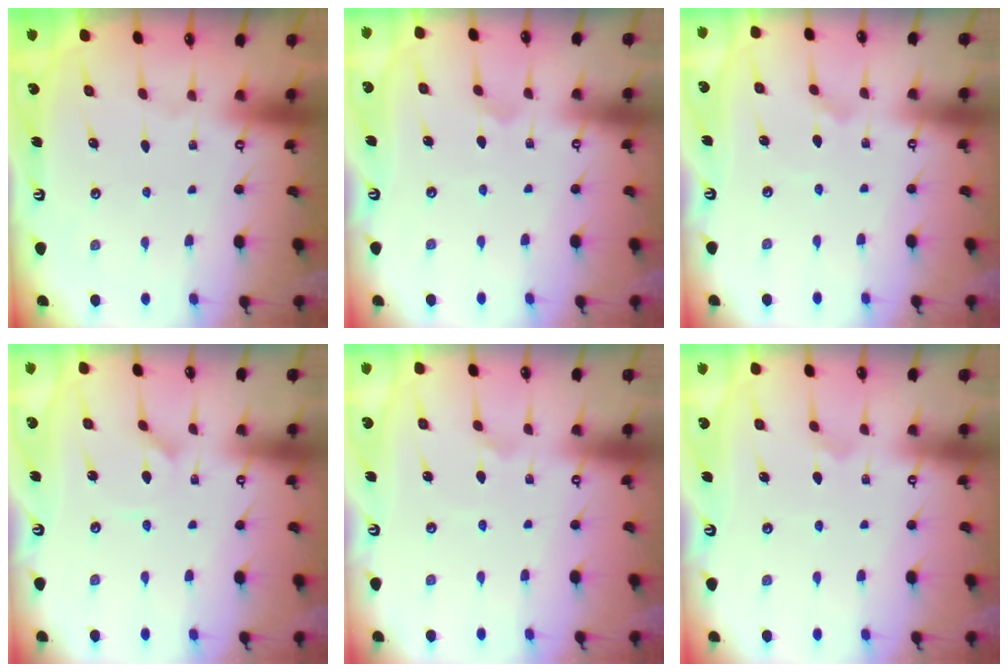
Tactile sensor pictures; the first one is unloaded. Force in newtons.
{"total": 2.9, "press": 2.9, "slide": 0.4}
{"total": 1.0, "press": 1.0, "slide": 0.1}
{"total": 1.2, "press": 1.2, "slide": 0.2}
{"total": 1.3, "press": 1.2, "slide": 0.4}
{"total": 2.9, "press": 2.9, "slide": 0.4}